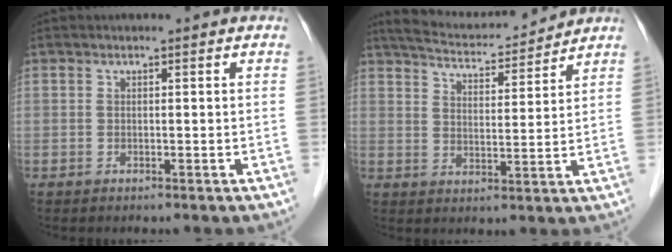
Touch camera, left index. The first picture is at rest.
{"total": 11.4, "force": [10.9, 1.1, 3.1], "torque": [-0.057, 0.013, 0.173]}